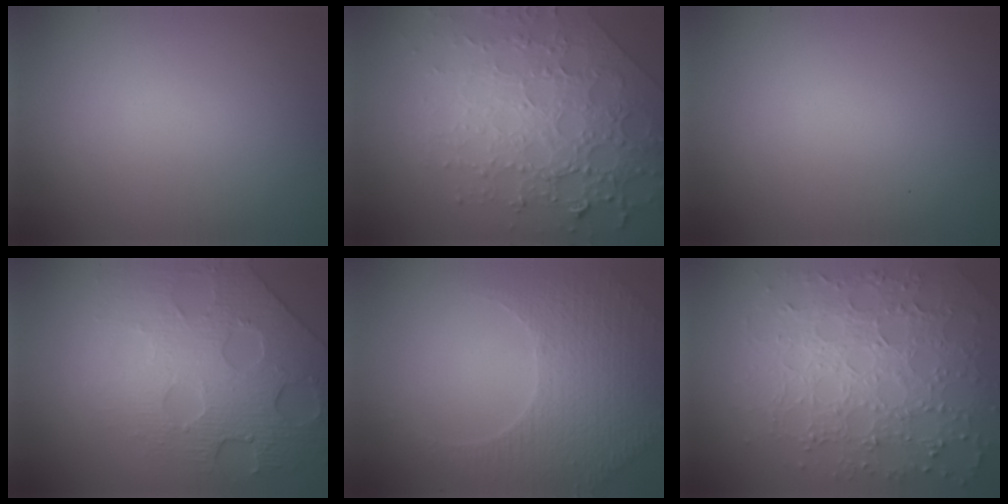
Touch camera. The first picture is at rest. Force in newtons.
{"total": 7.9, "press": 5.6, "slide": 5.6}
{"total": 0.0}
{"total": 6.5, "press": 5.2, "slide": 3.9}
{"total": 5.3, "press": 3.7, "slide": 3.8}
{"total": 7.5, "press": 5.6, "slide": 5.0}